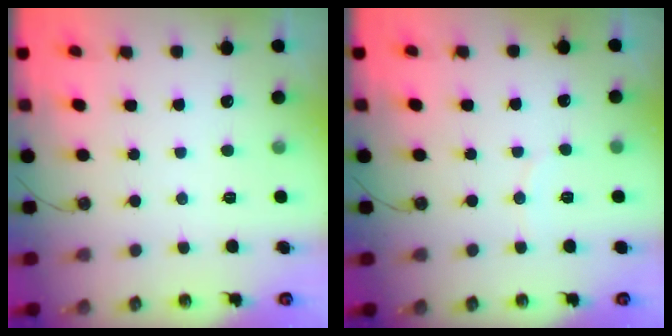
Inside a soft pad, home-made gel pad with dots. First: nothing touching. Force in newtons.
{"total": 2.5, "press": 2.5, "slide": 0.3}